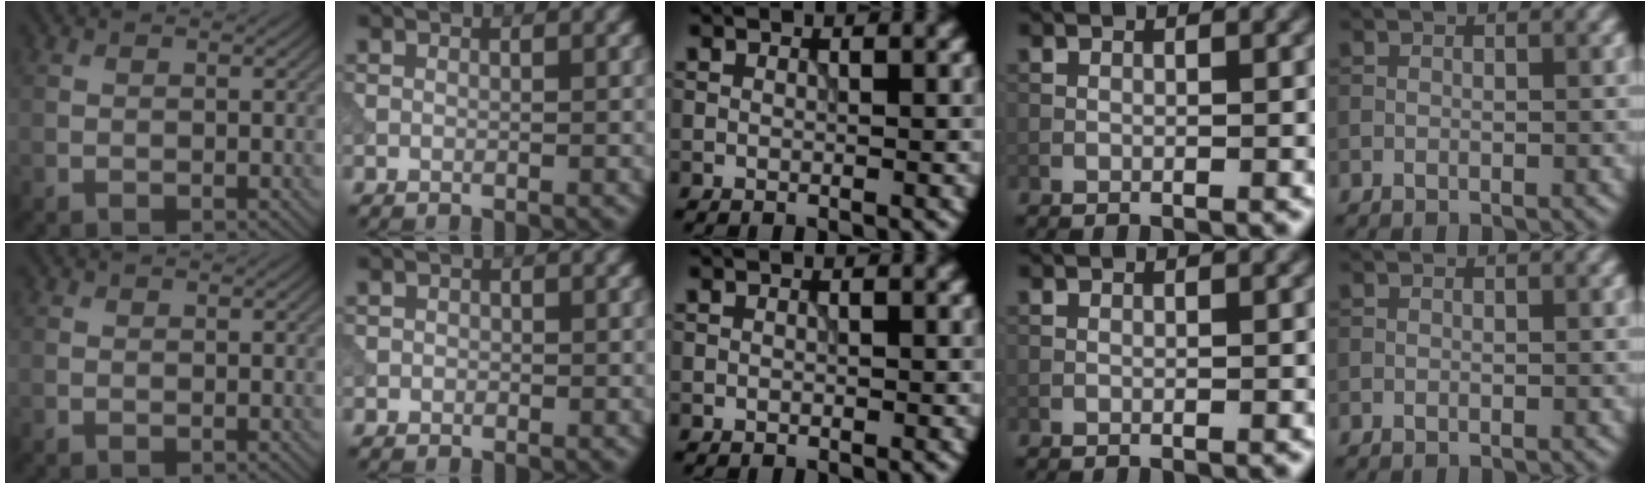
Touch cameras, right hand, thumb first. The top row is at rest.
{"index": {"total": 0.5, "force": [-0.2, 0.5, 0.1], "torque": [-0.001, -0.001, -0.006]}}